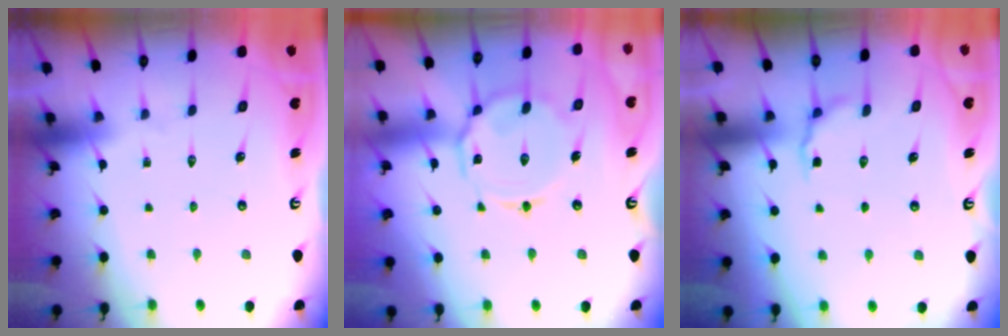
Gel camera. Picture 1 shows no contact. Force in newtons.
{"total": 13.0, "press": 13.0, "slide": 1.2}
{"total": 5.6, "press": 5.4, "slide": 1.8}